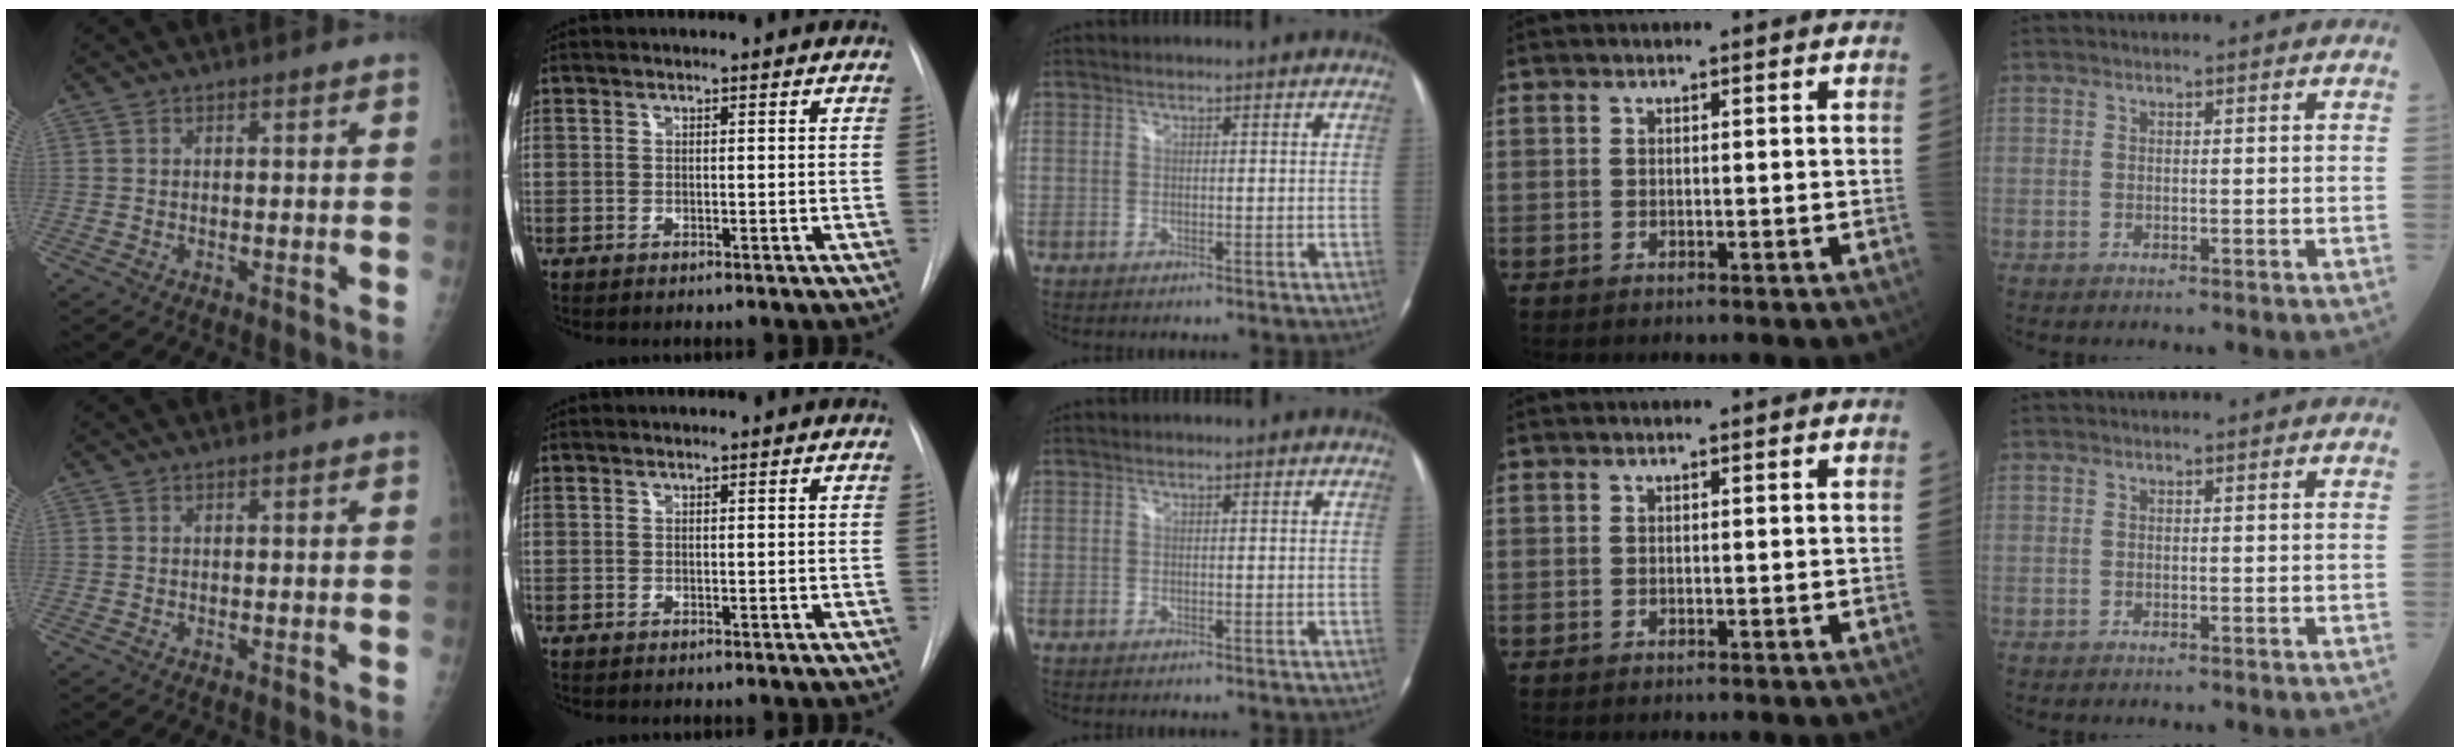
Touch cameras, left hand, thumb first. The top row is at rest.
{}